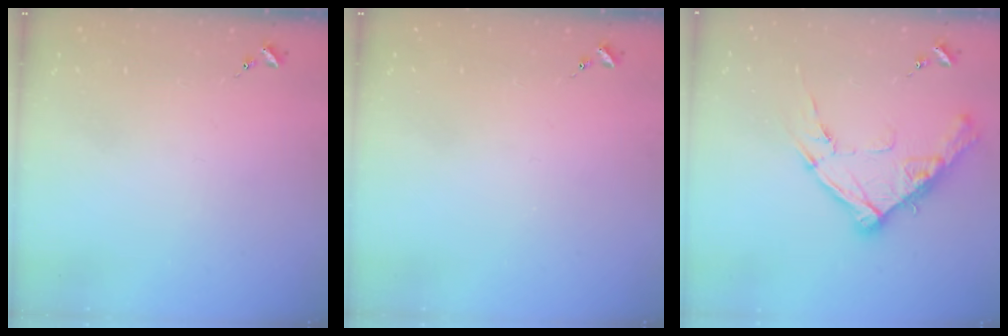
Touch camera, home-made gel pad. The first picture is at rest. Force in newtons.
{"total": 0.0}
{"total": 15.5, "press": 15.4, "slide": 1.5}